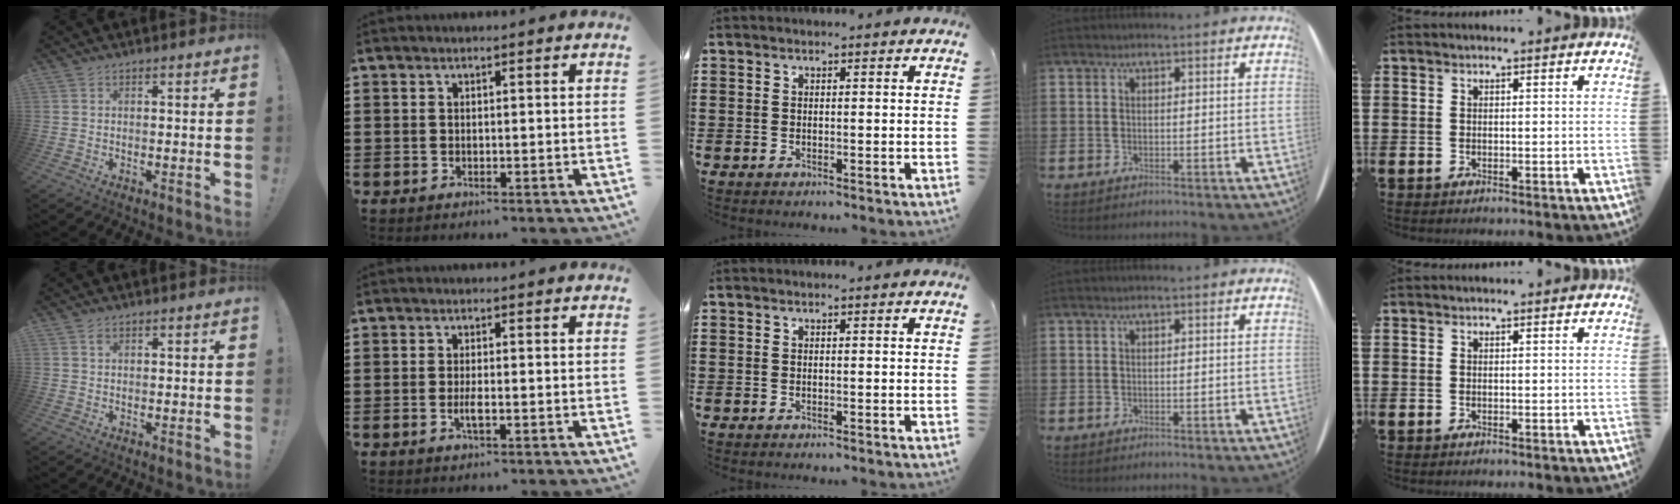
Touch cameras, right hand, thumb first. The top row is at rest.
{"thumb": {"total": 0.6, "force": [0.4, 0.5, 0.2], "torque": [-0.005, 0.001, 0.007]}, "index": {"total": 2.2, "force": [-0.7, 0.4, 2.1], "torque": [-0.052, -0.005, -0.017]}}